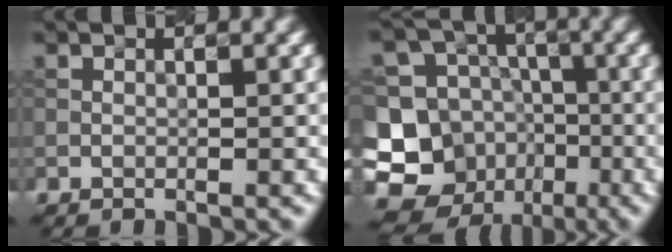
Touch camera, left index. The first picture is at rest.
{"total": 15.8, "force": [-5.6, 14.2, 4.0], "torque": [-0.126, -0.020, -0.084]}